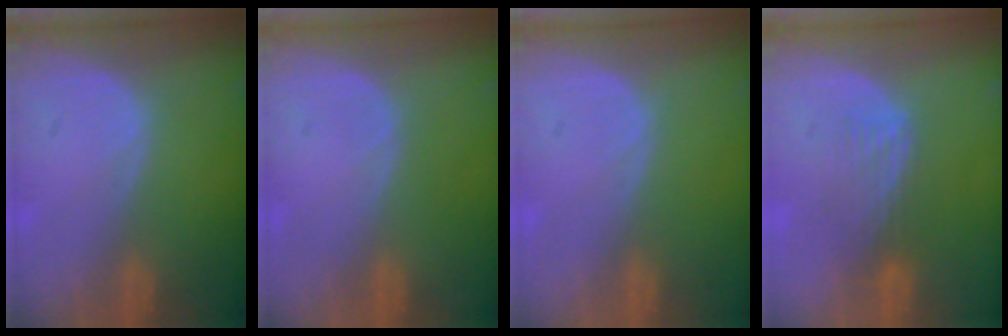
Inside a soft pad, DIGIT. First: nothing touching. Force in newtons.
{"total": 0.0}
{"total": 0.0}
{"total": 4.2, "press": 3.4, "slide": 2.5}